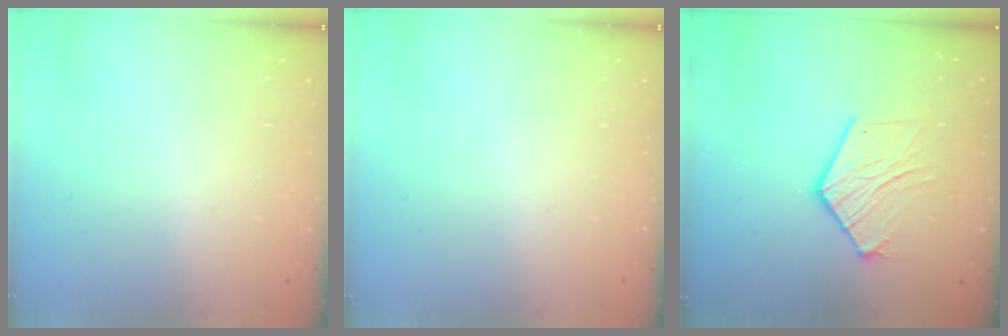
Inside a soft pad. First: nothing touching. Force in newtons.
{"total": 0.0}
{"total": 11.4, "press": 11.4, "slide": 0.8}